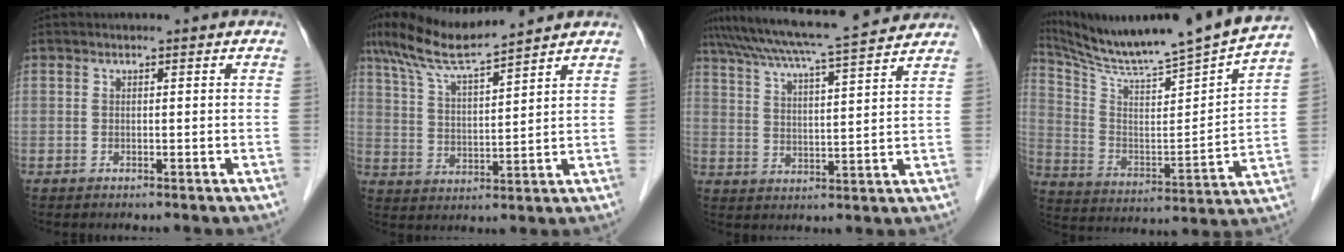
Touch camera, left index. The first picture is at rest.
{"total": 9.9, "force": [8.6, -0.4, 5.0], "torque": [-0.100, 0.017, 0.160]}
{"total": 15.8, "force": [14.1, -0.6, 7.1], "torque": [-0.130, 0.017, 0.202]}
{"total": 21.2, "force": [19.1, -1.7, 9.1], "torque": [-0.163, -0.057, 0.297]}